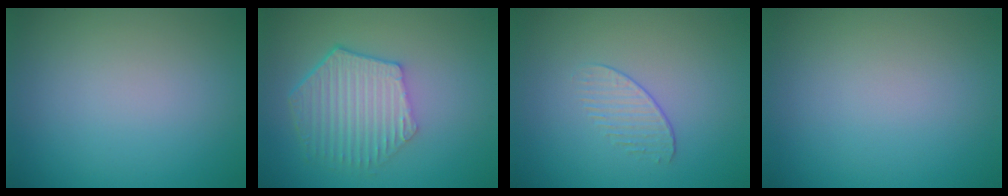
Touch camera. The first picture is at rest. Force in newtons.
{"total": 6.0, "press": 4.4, "slide": 4.0}
{"total": 1.2, "press": 0.6, "slide": 1.0}
{"total": 0.0}